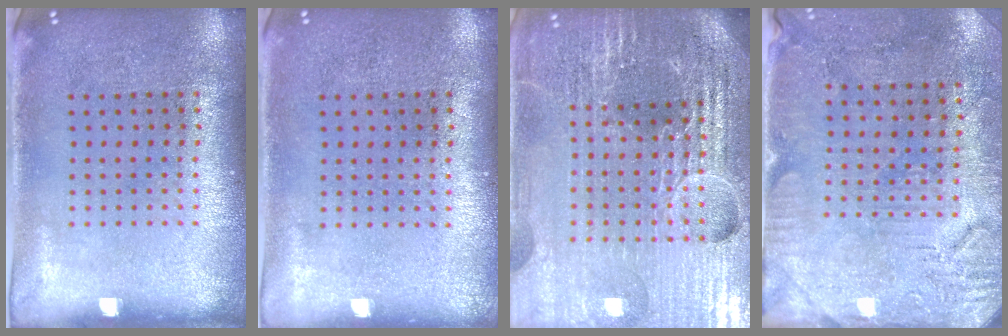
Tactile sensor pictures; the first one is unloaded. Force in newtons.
{"total": 0.0}
{"total": 6.3, "press": 5.6, "slide": 3.0}
{"total": 2.9, "press": 2.7, "slide": 1.1}